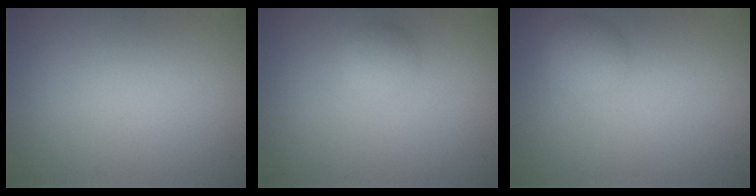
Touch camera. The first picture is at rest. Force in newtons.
{"total": 1.4, "press": 1.4, "slide": 0.1}
{"total": 1.9, "press": 1.9, "slide": 0.1}